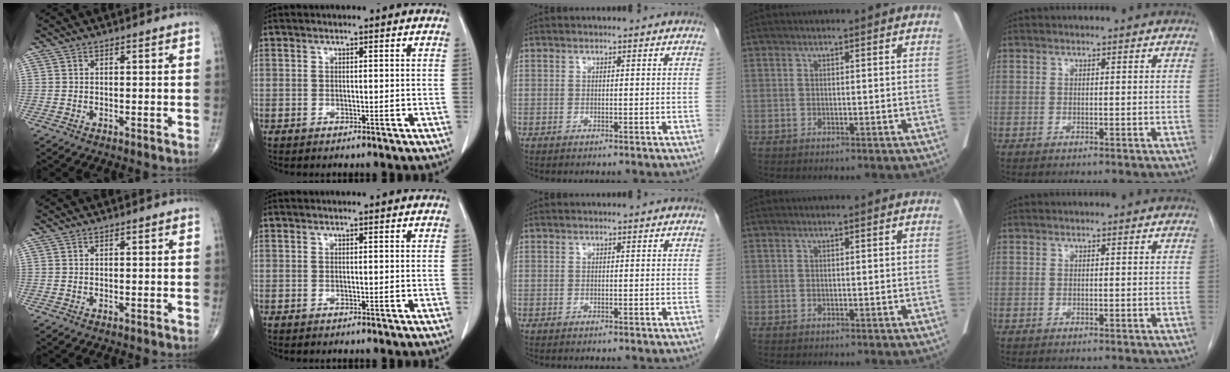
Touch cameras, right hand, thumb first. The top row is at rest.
{}